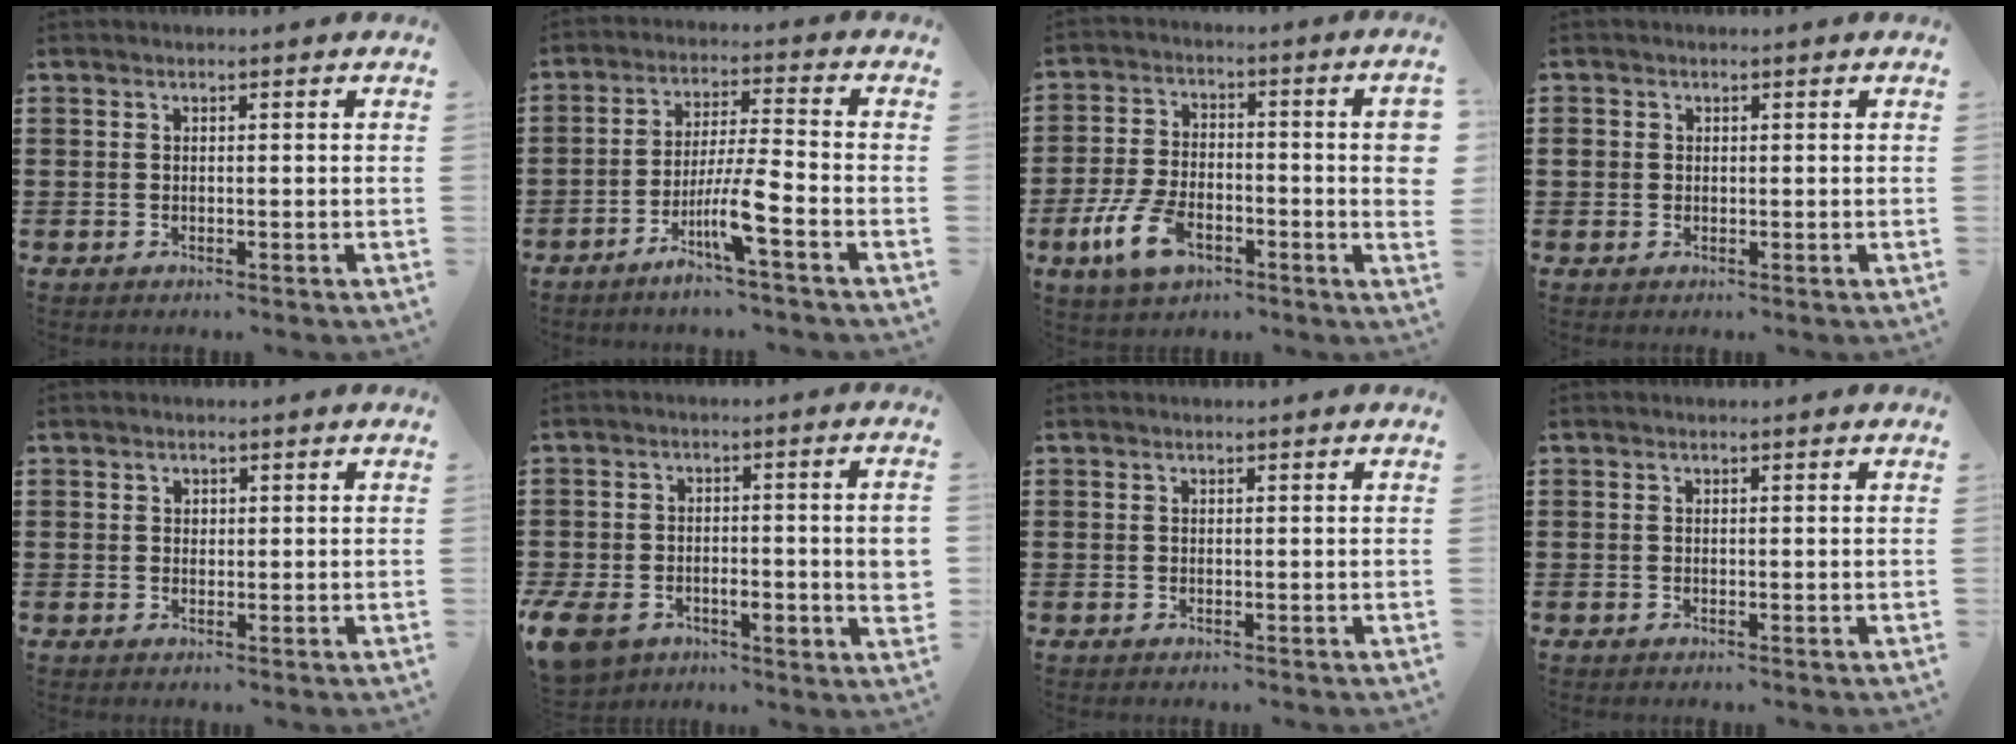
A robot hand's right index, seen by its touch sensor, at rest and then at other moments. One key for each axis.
{"total": 7.5, "fx": -4.0, "fy": 0.0, "fz": 6.4, "tx": -0.127, "ty": -0.010, "tz": -0.077}
{"total": 10.5, "fx": -3.8, "fy": 4.6, "fz": 8.7, "tx": -0.173, "ty": -0.004, "tz": -0.072}
{"total": 1.2, "fx": 0.1, "fy": 1.1, "fz": 0.4, "tx": -0.011, "ty": 0.007, "tz": 0.001}
{"total": 0.8, "fx": 0.4, "fy": 0.7, "fz": 0.3, "tx": -0.007, "ty": 0.004, "tz": 0.007}
{"total": 7.9, "fx": -2.4, "fy": 4.0, "fz": 6.3, "tx": -0.124, "ty": -0.003, "tz": -0.044}
{"total": 0.0}
{"total": 0.0}